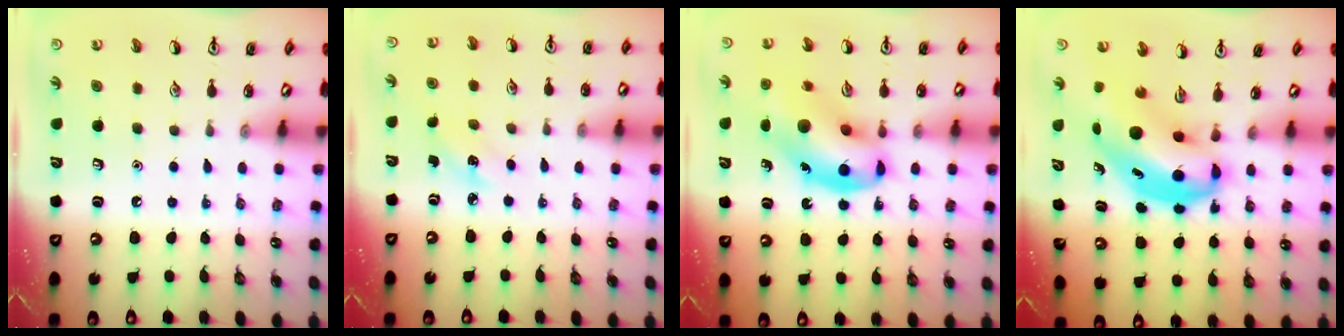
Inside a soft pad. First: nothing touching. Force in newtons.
{"total": 2.4, "press": 2.2, "slide": 0.8}
{"total": 14.0, "press": 13.5, "slide": 3.5}
{"total": 7.3, "press": 7.1, "slide": 1.9}